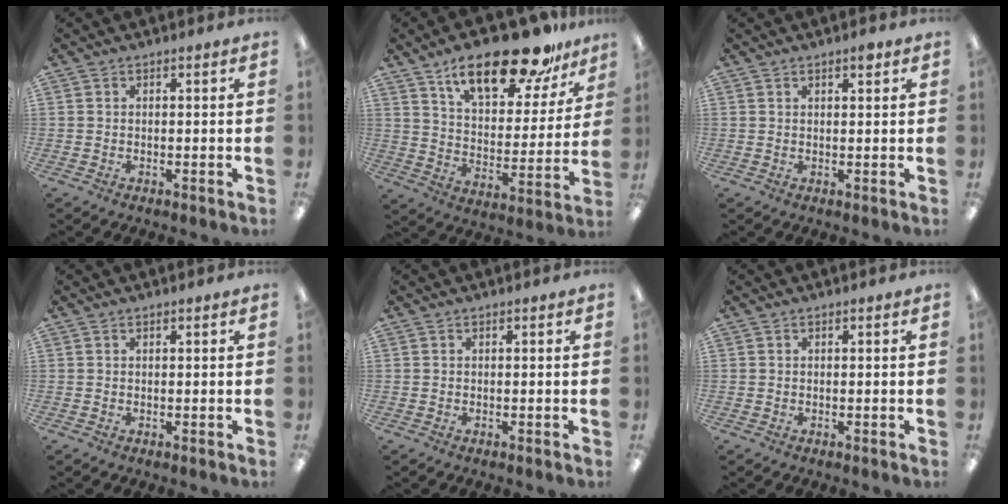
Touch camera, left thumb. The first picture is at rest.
{"total": 21.8, "force": [15.4, 8.1, 13.0], "torque": [-0.210, -0.088, 0.261]}
{"total": 2.3, "force": [1.6, 0.7, 1.5], "torque": [-0.017, -0.004, 0.024]}
{"total": 0.5, "force": [0.4, 0.1, 0.3], "torque": [-0.008, 0.002, 0.007]}
{"total": 0.0}
{"total": 0.0}